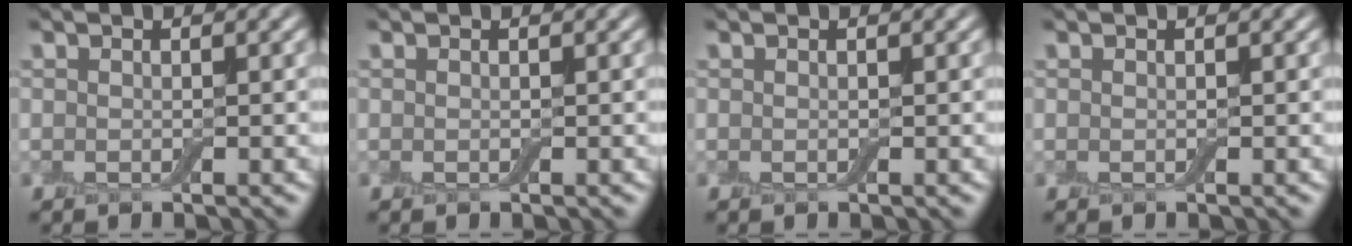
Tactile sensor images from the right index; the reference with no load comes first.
{"total": 0.0}
{"total": 0.0}
{"total": 0.0}